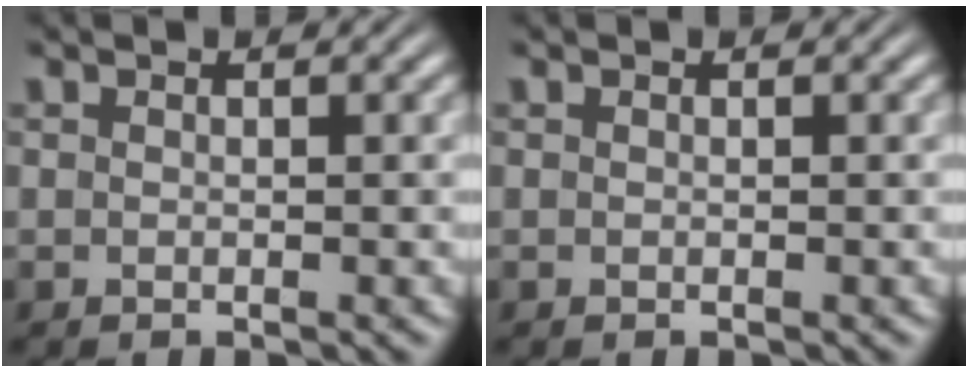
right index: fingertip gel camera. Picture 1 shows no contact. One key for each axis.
{"total": 0.0}